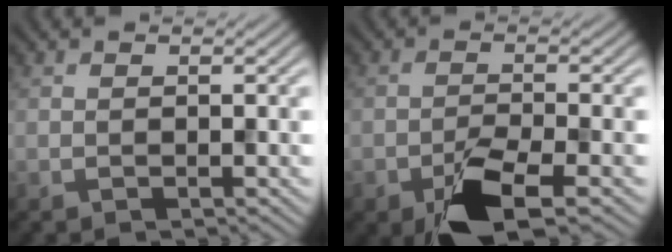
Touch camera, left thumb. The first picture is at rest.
{"total": 7.0, "force": [-4.0, 2.4, 5.2], "torque": [-0.095, -0.004, -0.075]}